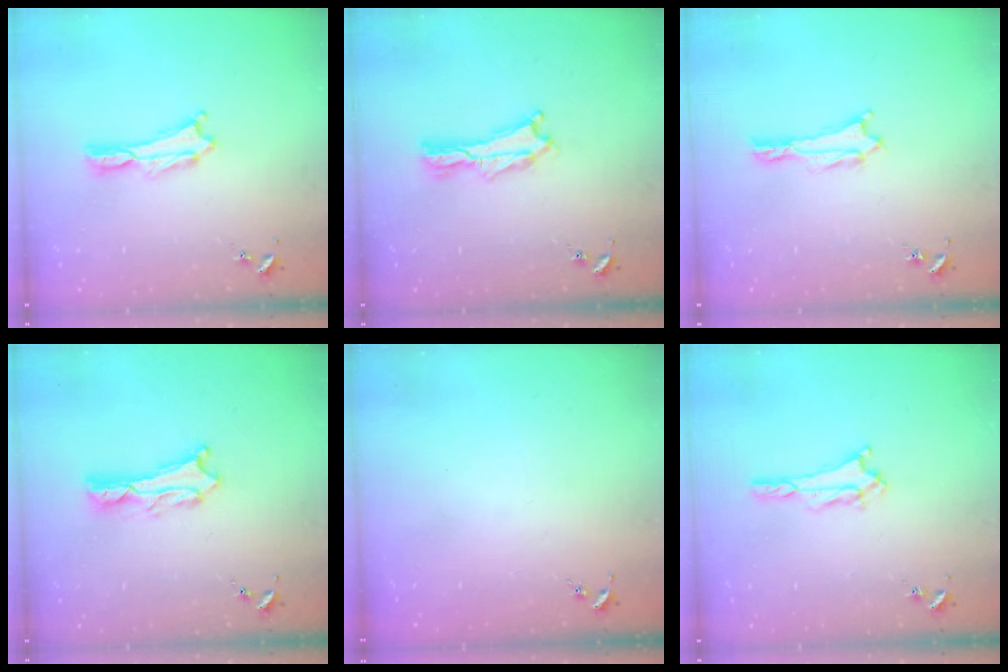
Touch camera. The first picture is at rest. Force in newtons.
{"total": 1.4, "press": 1.4, "slide": 0.3}
{"total": 1.0, "press": 1.0, "slide": 0.2}
{"total": 2.0, "press": 2.0, "slide": 0.2}
{"total": 0.0}
{"total": 2.4, "press": 2.4, "slide": 0.4}